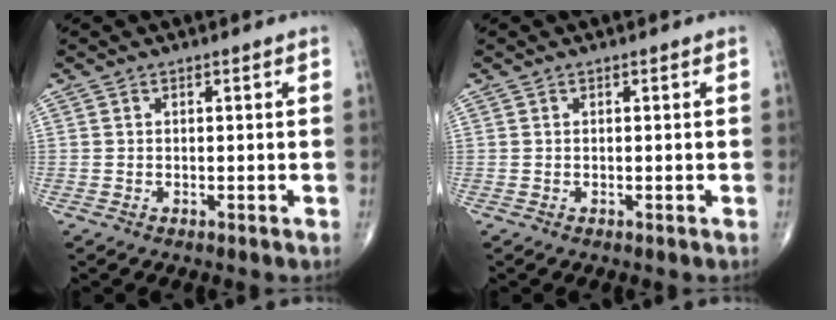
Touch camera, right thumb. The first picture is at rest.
{"total": 0.0}